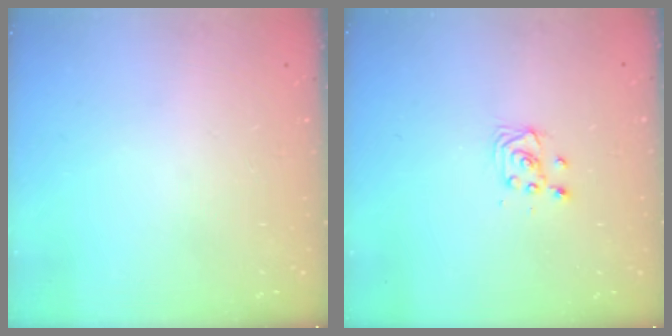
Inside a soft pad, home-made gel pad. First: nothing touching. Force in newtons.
{"total": 3.5, "press": 3.5, "slide": 0.4}